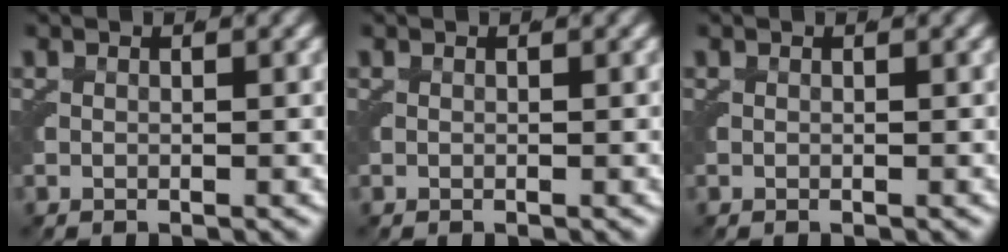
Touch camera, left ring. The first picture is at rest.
{"total": 0.0}
{"total": 0.0}